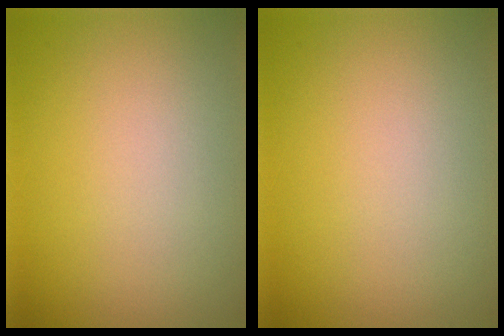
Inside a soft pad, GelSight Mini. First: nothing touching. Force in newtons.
{"total": 0.0}